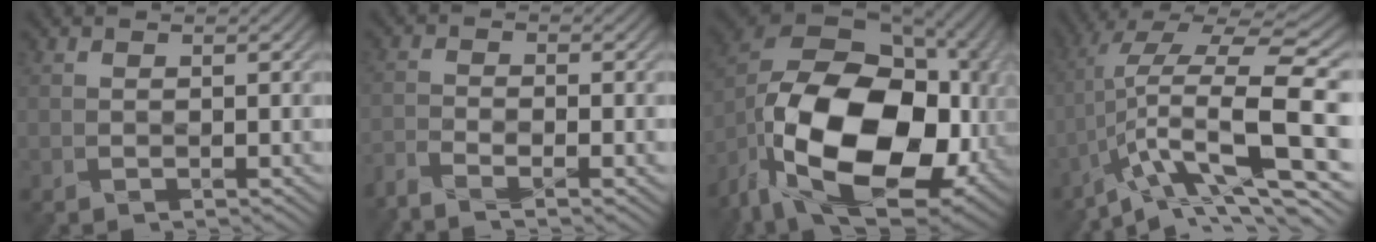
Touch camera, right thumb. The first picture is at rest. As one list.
[{"total": 4.0, "force": [-3.2, 0.8, 2.1], "torque": [-0.046, -0.009, -0.069]}, {"total": 22.4, "force": [-6.6, 14.0, 16.1], "torque": [-0.346, -0.037, -0.094]}, {"total": 12.7, "force": [-3.5, 3.5, 11.7], "torque": [-0.217, 0.011, -0.056]}]